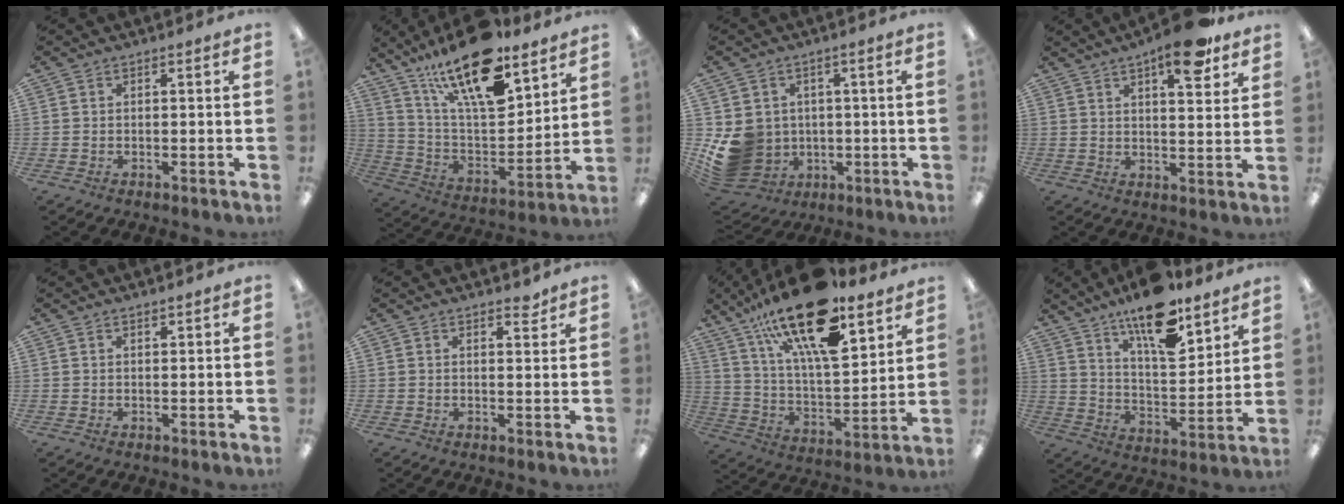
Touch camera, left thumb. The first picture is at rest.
{"total": 23.1, "force": [15.7, 8.3, 14.8], "torque": [-0.262, -0.096, 0.266]}
{"total": 10.5, "force": [-1.1, 9.8, 3.5], "torque": [-0.098, 0.002, -0.009]}
{"total": 11.8, "force": [7.8, 3.8, 7.9], "torque": [-0.105, -0.041, 0.127]}
{"total": 0.8, "force": [0.8, 0.2, 0.2], "torque": [-0.004, -0.001, 0.015]}
{"total": 2.3, "force": [2.0, 0.8, 0.8], "torque": [-0.001, -0.010, 0.033]}
{"total": 25.1, "force": [17.0, 8.5, 16.5], "torque": [-0.278, -0.099, 0.286]}
{"total": 16.2, "force": [12.0, 5.6, 9.3], "torque": [-0.147, -0.077, 0.203]}